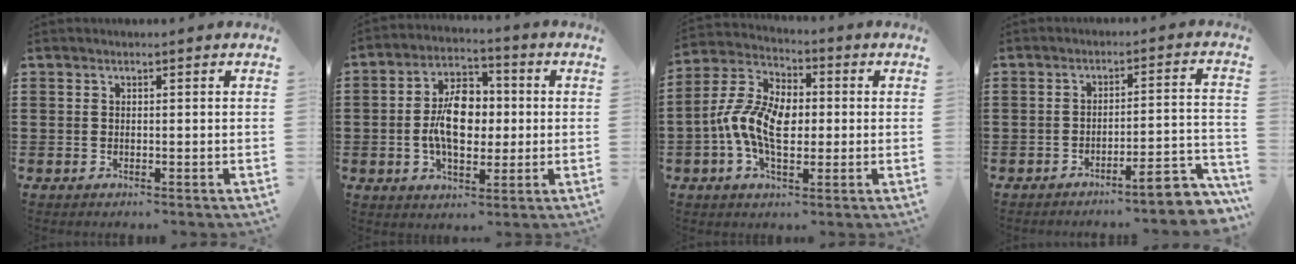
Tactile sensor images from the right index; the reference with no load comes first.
{"total": 9.2, "force": [-0.3, 5.4, 7.4], "torque": [-0.147, 0.004, -0.013]}
{"total": 9.9, "force": [-1.5, 5.8, 7.8], "torque": [-0.183, 0.004, -0.033]}
{"total": 5.2, "force": [-4.1, 0.6, 3.0], "torque": [-0.049, -0.011, -0.077]}